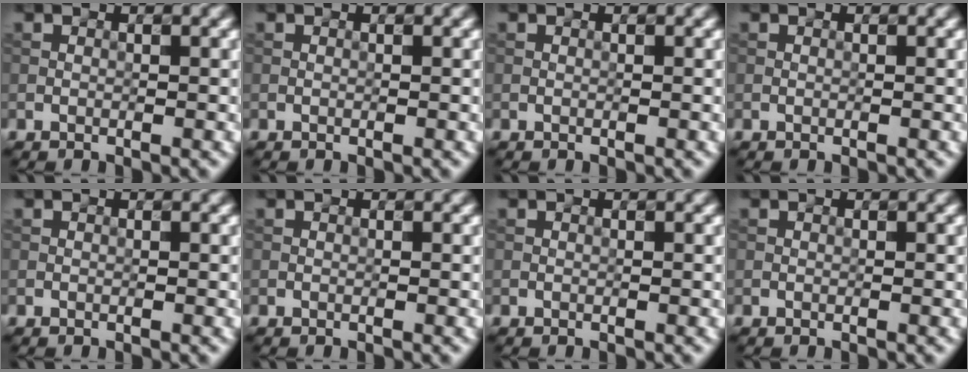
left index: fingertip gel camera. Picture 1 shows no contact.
{"total": 0.0}
{"total": 0.0}
{"total": 0.0}
{"total": 0.0}
{"total": 0.0}
{"total": 0.0}
{"total": 0.0}